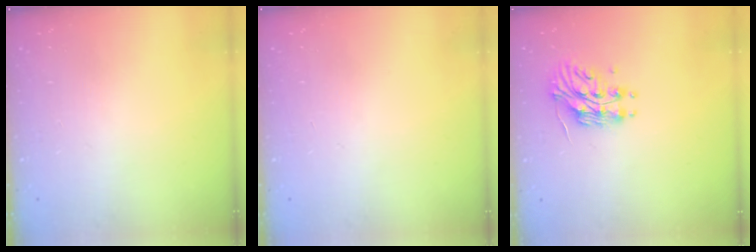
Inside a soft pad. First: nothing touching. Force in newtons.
{"total": 0.0}
{"total": 11.8, "press": 11.8, "slide": 0.6}